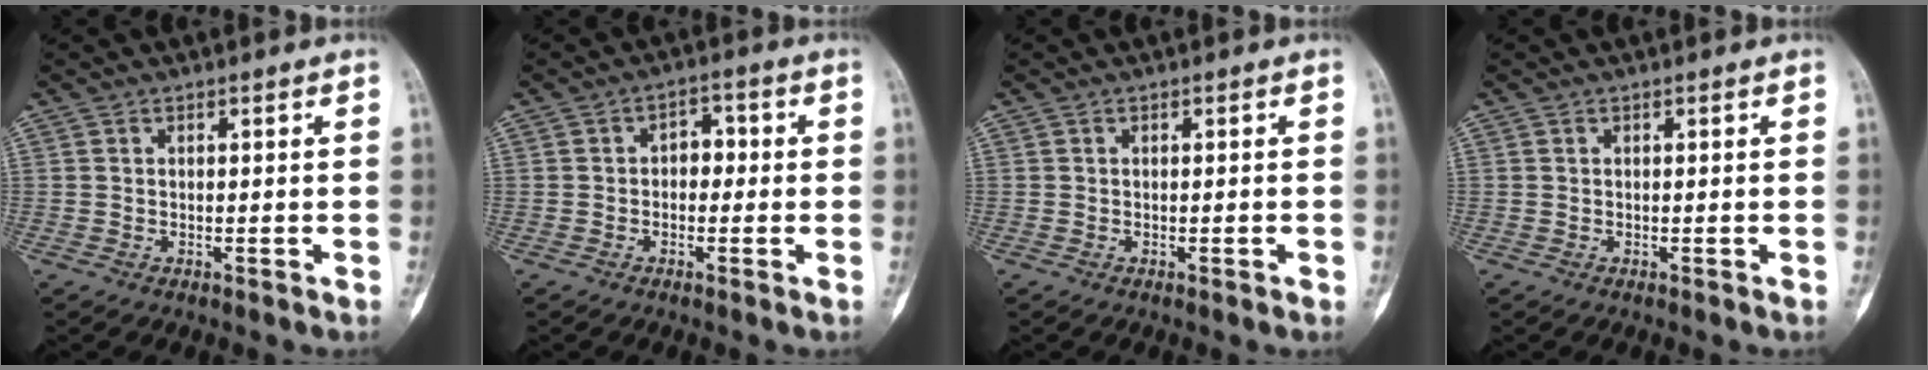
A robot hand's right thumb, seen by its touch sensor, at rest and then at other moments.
{"total": 2.9, "force": [-0.4, 2.2, 1.8], "torque": [-0.005, 0.014, -0.017]}
{"total": 0.8, "force": [-0.3, 0.2, 0.7], "torque": [-0.009, -0.001, -0.002]}
{"total": 0.0}